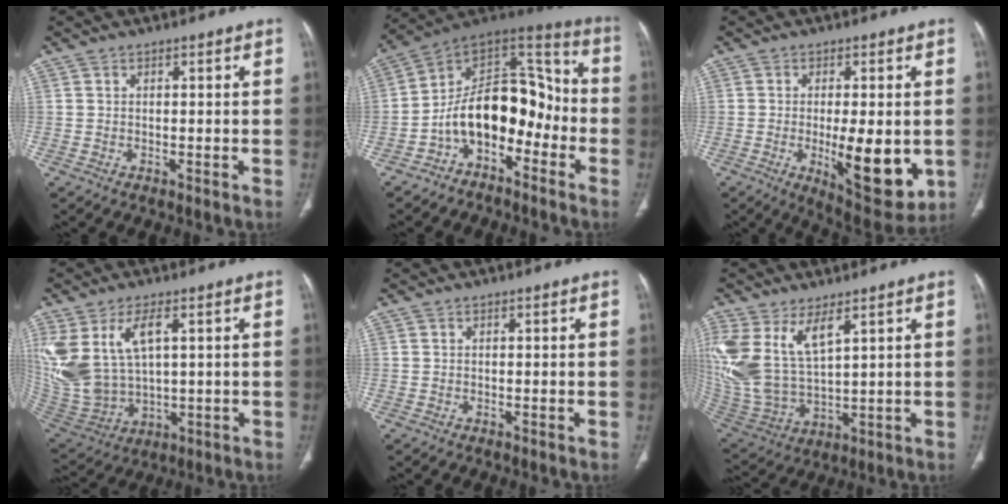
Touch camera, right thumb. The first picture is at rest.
{"total": 16.4, "force": [-5.8, 10.2, 11.4], "torque": [-0.150, 0.101, -0.106]}
{"total": 14.4, "force": [-2.6, 5.2, 13.2], "torque": [-0.170, -0.026, -0.025]}
{"total": 16.5, "force": [4.8, 9.1, 12.9], "torque": [-0.283, -0.016, 0.119]}
{"total": 0.0}
{"total": 15.5, "force": [7.0, 7.2, 11.8], "torque": [-0.255, -0.029, 0.161]}